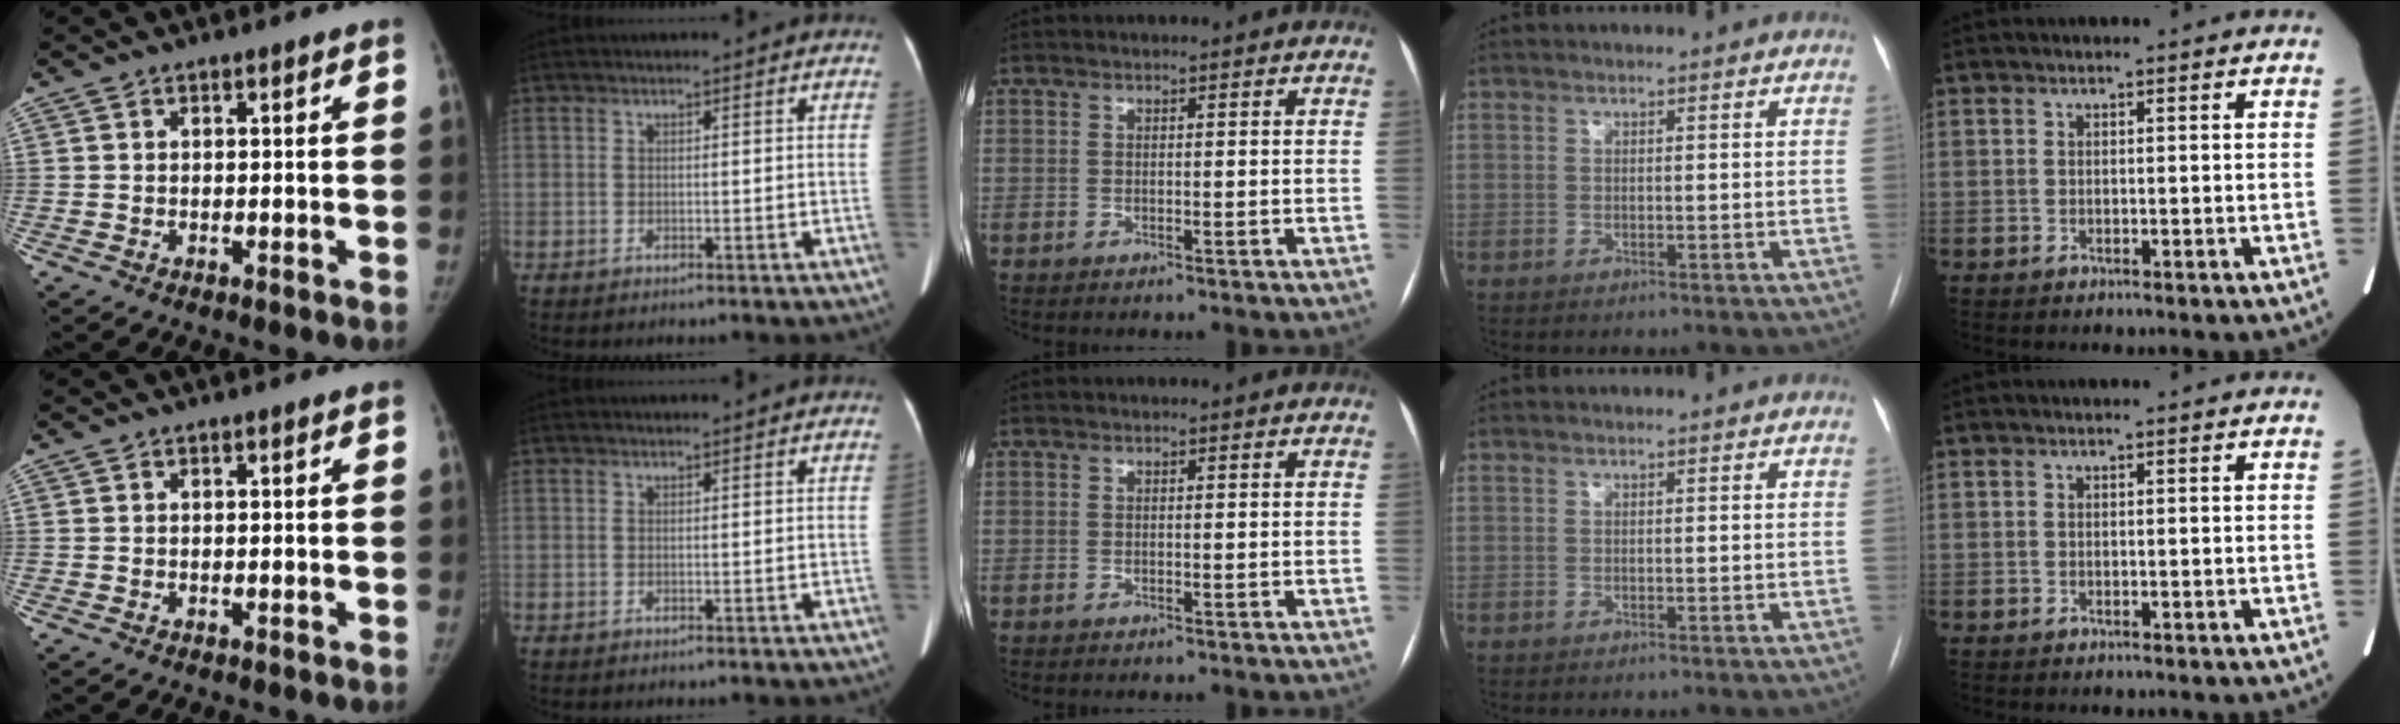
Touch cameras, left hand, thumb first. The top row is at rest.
{}